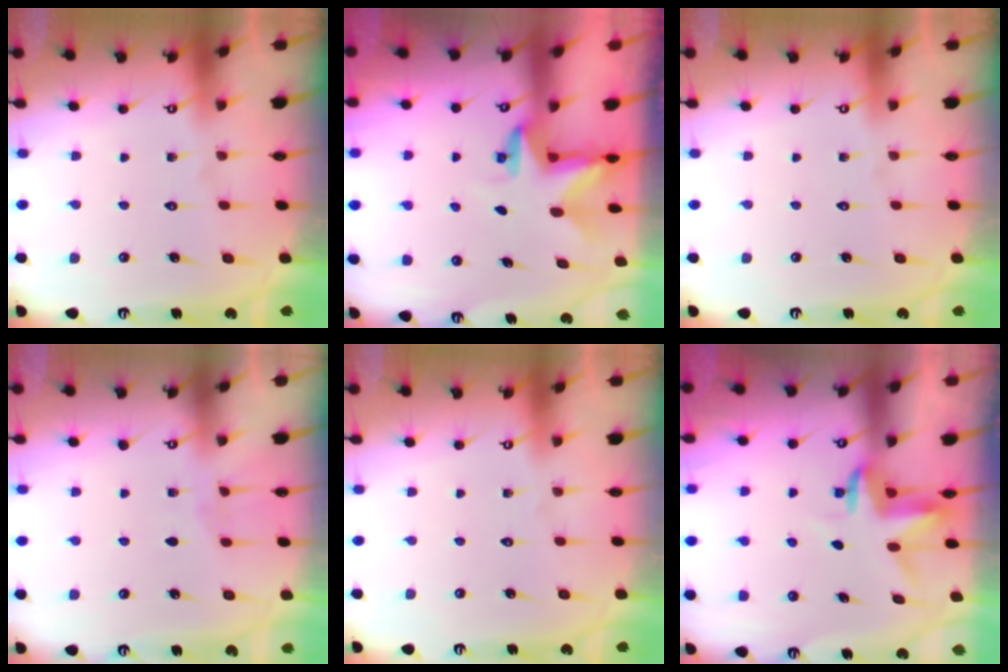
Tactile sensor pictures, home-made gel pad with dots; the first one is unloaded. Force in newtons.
{"total": 2.9, "press": 2.9, "slide": 0.2}
{"total": 0.0}
{"total": 2.1, "press": 2.1, "slide": 0.3}
{"total": 0.0}
{"total": 3.5, "press": 3.5, "slide": 0.2}